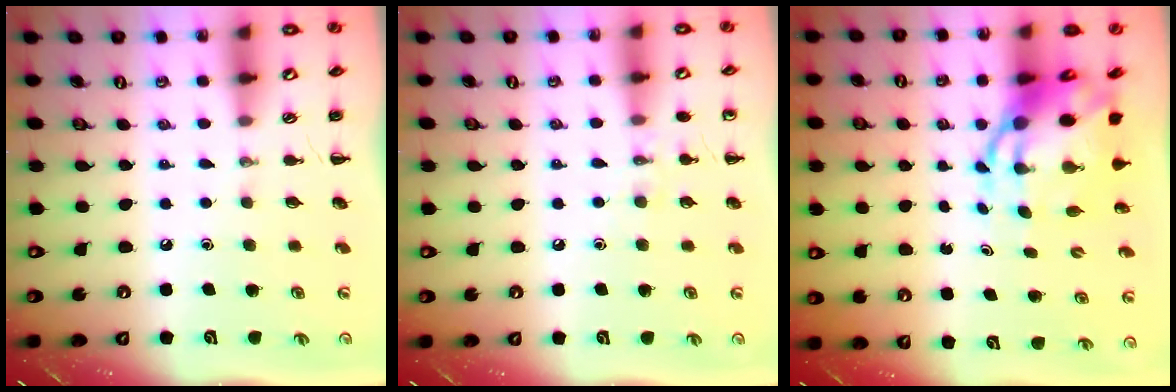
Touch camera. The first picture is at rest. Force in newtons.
{"total": 6.1, "press": 5.8, "slide": 1.8}
{"total": 9.1, "press": 8.7, "slide": 2.7}